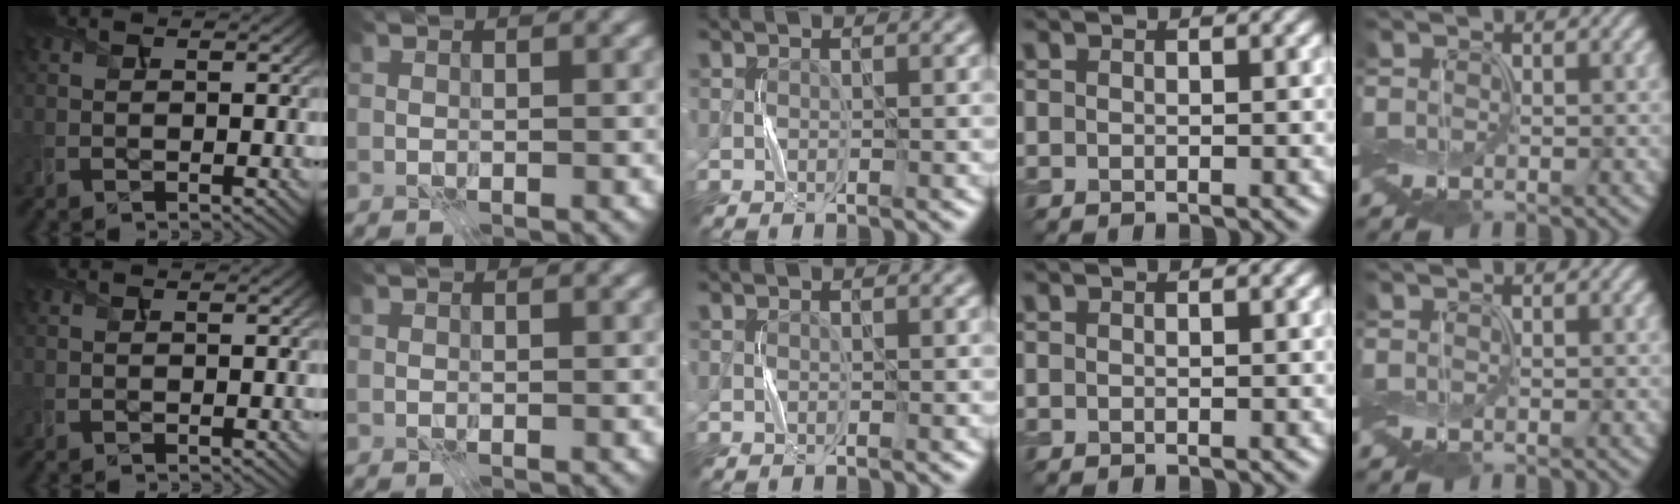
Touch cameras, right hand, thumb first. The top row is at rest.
{}